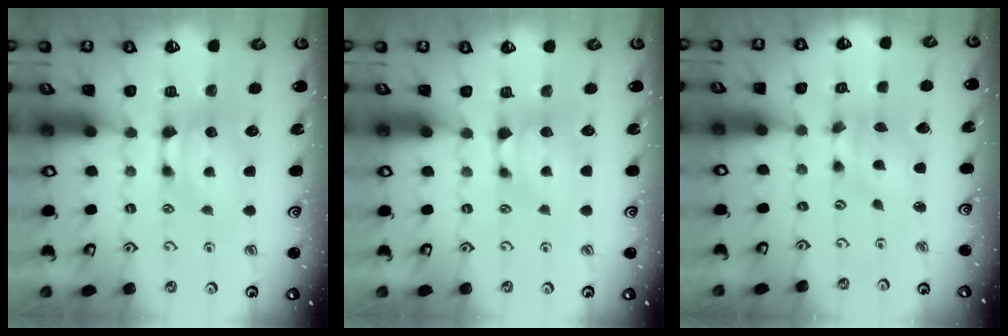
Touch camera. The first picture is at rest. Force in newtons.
{"total": 0.9, "press": 0.6, "slide": 0.6}
{"total": 2.0, "press": 1.5, "slide": 1.3}